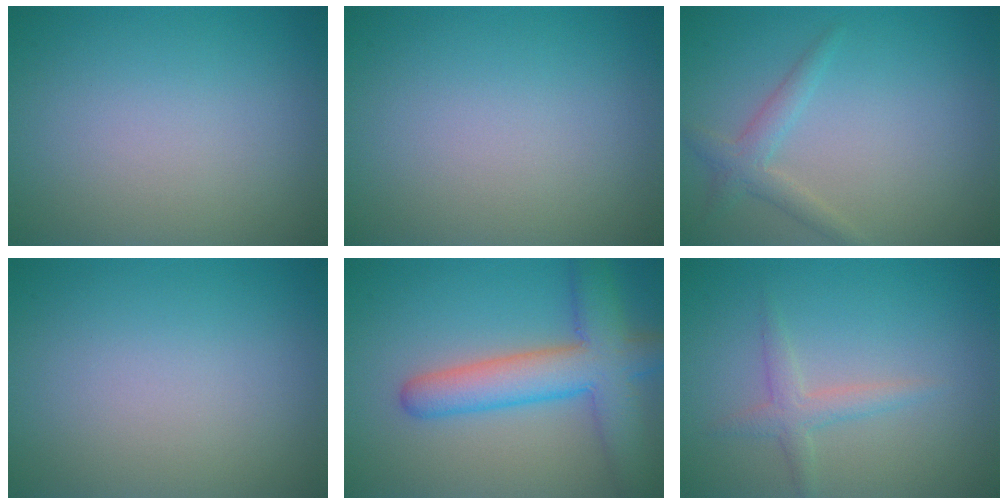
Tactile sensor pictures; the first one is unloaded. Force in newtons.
{"total": 0.0}
{"total": 1.9, "press": 1.9, "slide": 0.0}
{"total": 0.0}
{"total": 7.1, "press": 7.1, "slide": 0.2}
{"total": 1.9, "press": 1.9, "slide": 0.0}